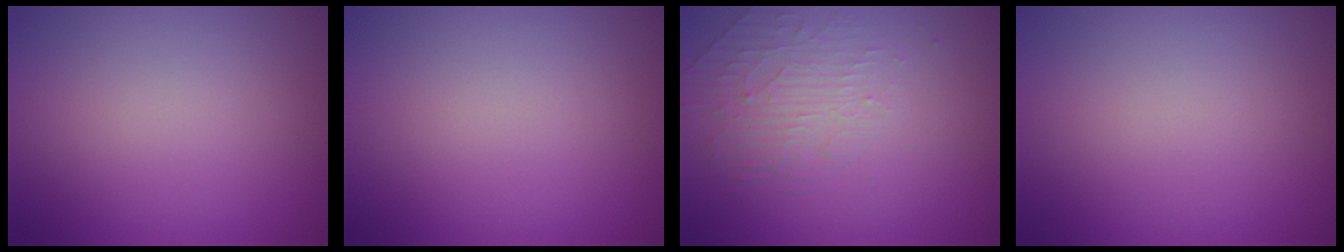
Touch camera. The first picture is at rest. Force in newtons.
{"total": 0.0}
{"total": 2.1, "press": 1.2, "slide": 1.7}
{"total": 0.0}